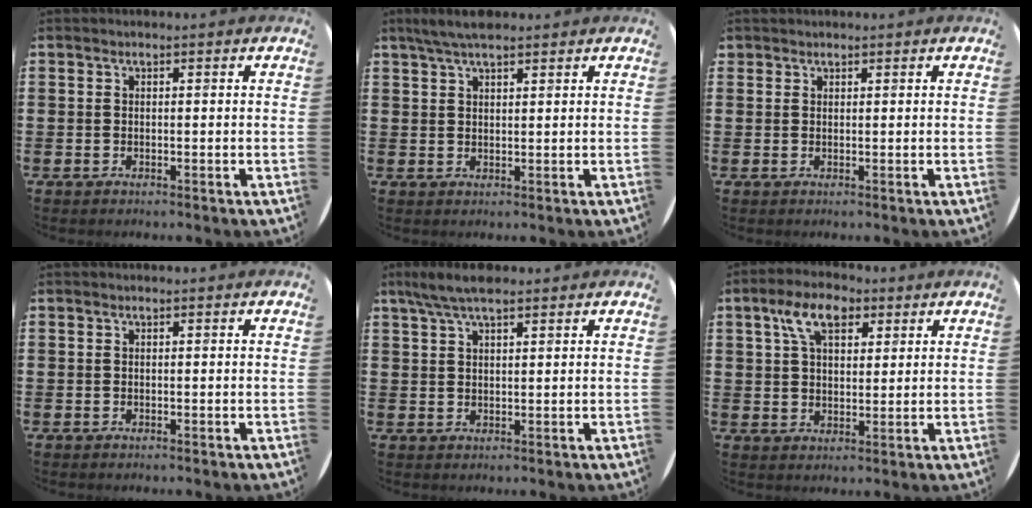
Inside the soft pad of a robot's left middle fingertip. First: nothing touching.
{"total": 3.7, "force": [3.0, 0.8, 1.9], "torque": [-0.044, 0.000, 0.055]}
{"total": 0.8, "force": [0.7, 0.3, -0.1], "torque": [0.002, 0.003, 0.014]}
{"total": 0.0}
{"total": 4.6, "force": [3.6, 1.1, 2.7], "torque": [-0.061, 0.001, 0.065]}
{"total": 7.1, "force": [4.0, 3.9, 4.3], "torque": [-0.084, 0.010, 0.070]}